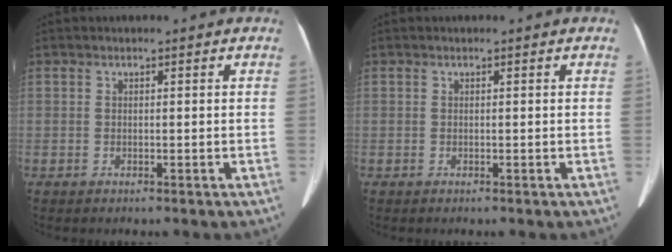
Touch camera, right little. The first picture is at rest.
{"total": 0.0}